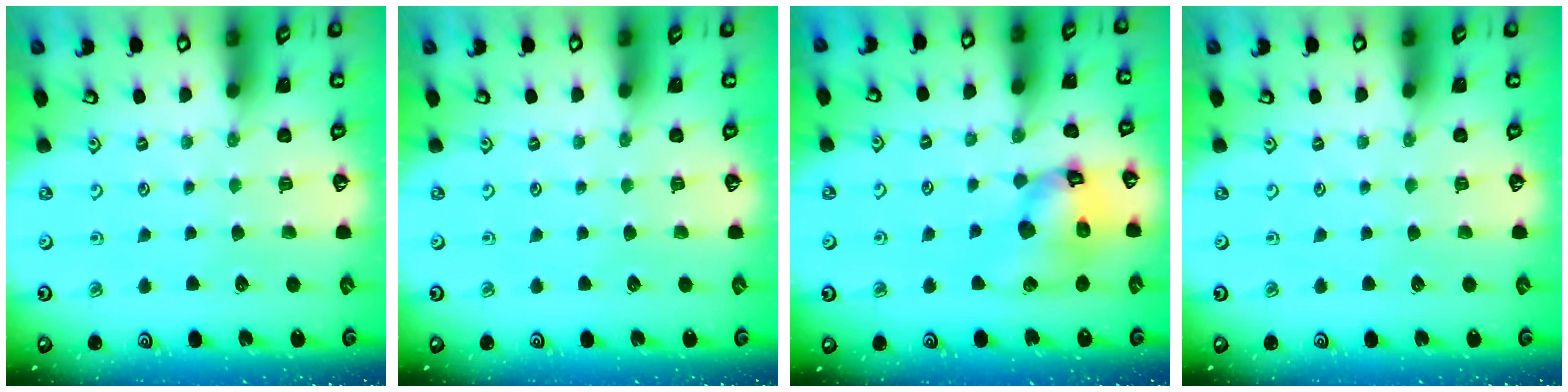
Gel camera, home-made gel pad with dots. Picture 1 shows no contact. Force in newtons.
{"total": 0.0}
{"total": 14.8, "press": 14.7, "slide": 1.7}
{"total": 0.0}